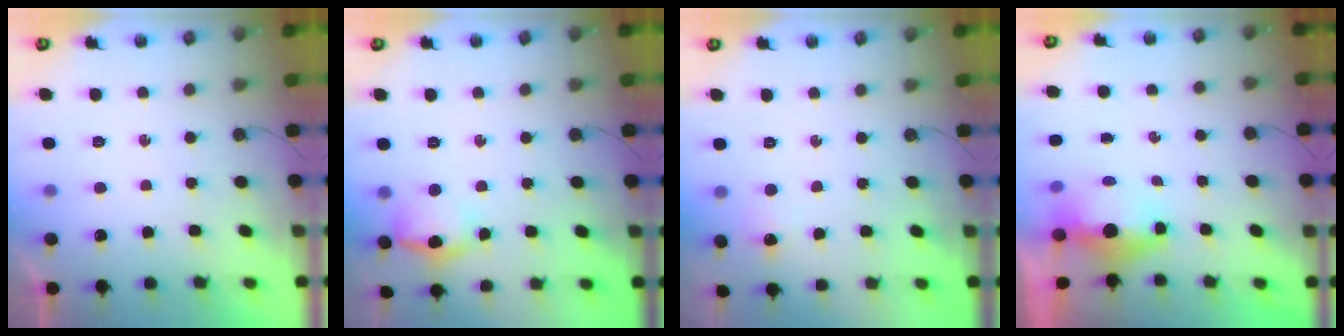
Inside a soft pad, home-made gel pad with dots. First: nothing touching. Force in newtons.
{"total": 15.2, "press": 11.7, "slide": 9.8}
{"total": 4.4, "press": 4.4, "slide": 0.6}
{"total": 5.3, "press": 5.2, "slide": 1.2}